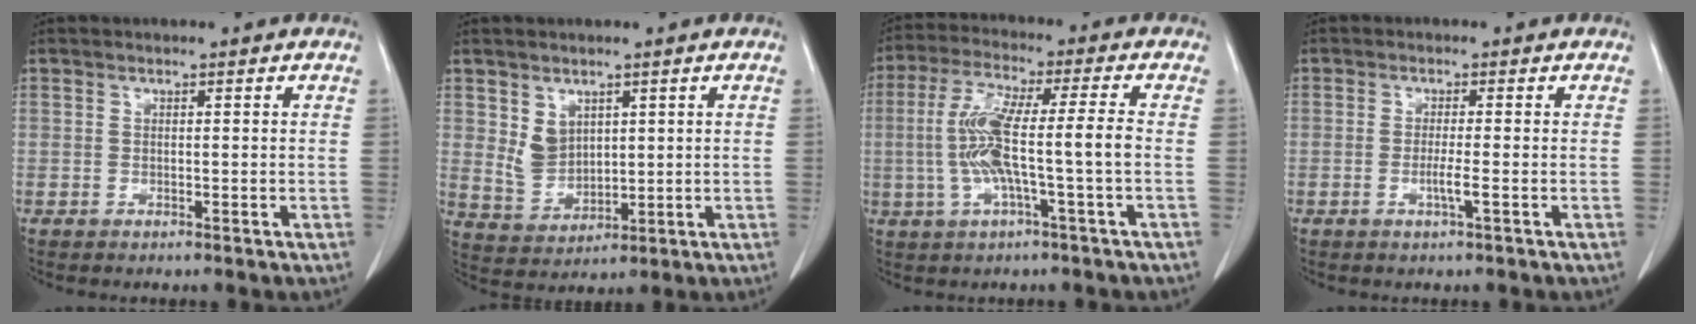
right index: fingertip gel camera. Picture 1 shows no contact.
{"total": 5.3, "force": [2.1, 3.8, 2.9], "torque": [-0.064, 0.005, 0.059]}
{"total": 10.1, "force": [-1.3, 0.4, 10.0], "torque": [-0.200, 0.019, -0.026]}
{"total": 2.1, "force": [-0.6, -0.3, 2.0], "torque": [-0.037, -0.001, -0.011]}